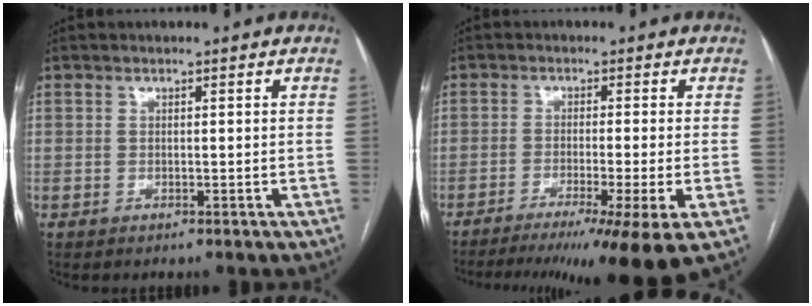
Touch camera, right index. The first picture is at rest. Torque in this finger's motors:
{"motor_torque": [1.67, -0.47, 0.78, 0.18]}